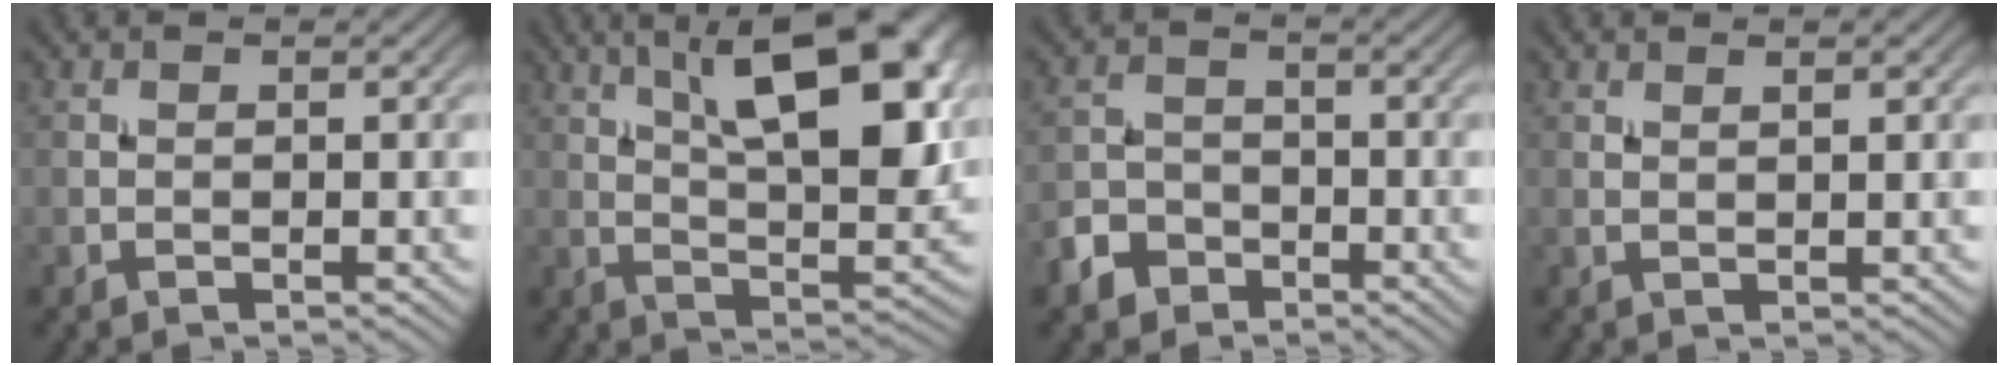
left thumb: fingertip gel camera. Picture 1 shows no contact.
{"total": 16.5, "force": [6.4, 6.1, 13.9], "torque": [-0.199, 0.016, 0.092]}
{"total": 3.9, "force": [-2.6, 2.6, 1.2], "torque": [-0.028, -0.001, -0.056]}
{"total": 1.6, "force": [1.1, 0.2, 1.2], "torque": [-0.017, -0.003, 0.016]}